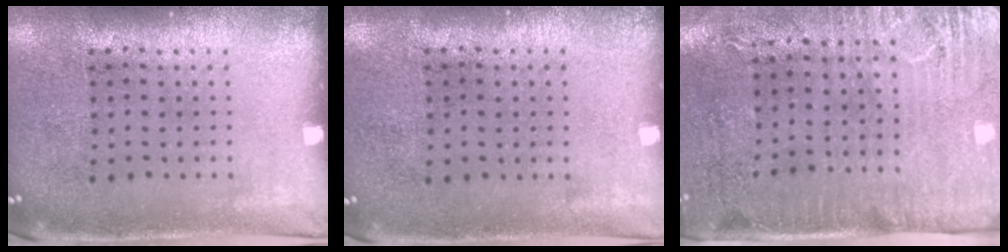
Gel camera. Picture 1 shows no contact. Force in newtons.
{"total": 0.0}
{"total": 3.0, "press": 2.5, "slide": 1.7}